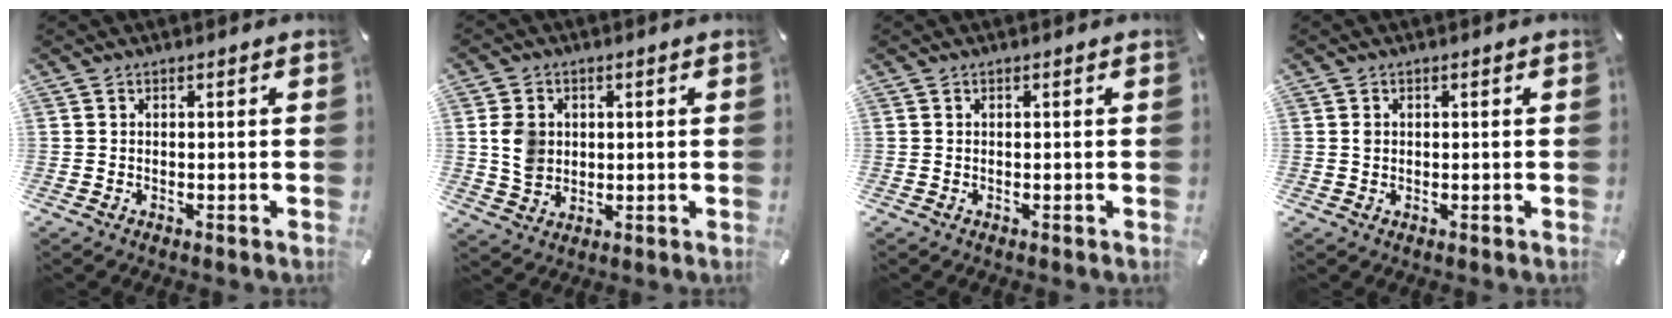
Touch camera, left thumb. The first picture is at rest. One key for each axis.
{"total": 6.7, "fx": 1.0, "fy": 5.8, "fz": 3.1, "tx": -0.063, "ty": 0.005, "tz": 0.018}
{"total": 0.0}
{"total": 0.8, "fx": 0.2, "fy": 0.7, "fz": 0.2, "tx": -0.003, "ty": 0.004, "tz": 0.003}